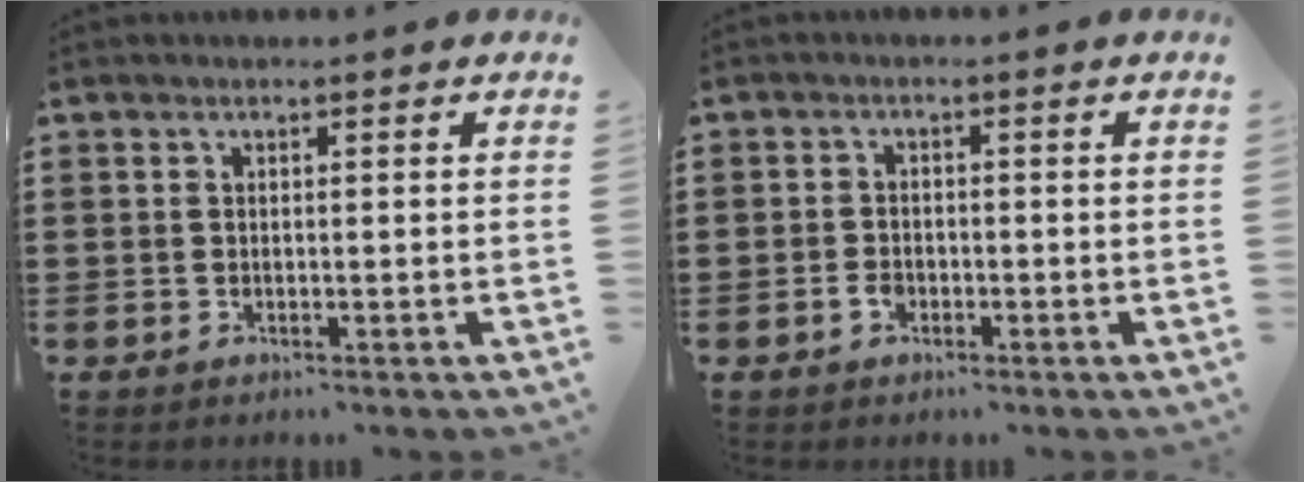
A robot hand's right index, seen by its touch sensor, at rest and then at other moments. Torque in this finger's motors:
{"motor_torque": [-0.39, 0.62, 0.01, 0.00]}